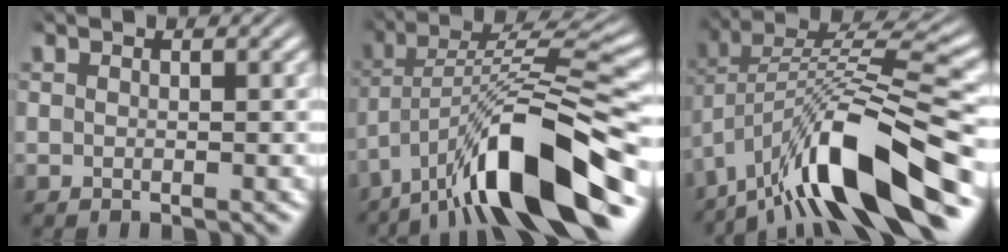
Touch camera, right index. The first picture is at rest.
{"total": 9.1, "force": [-2.0, 2.8, 8.4], "torque": [-0.144, -0.008, -0.022]}
{"total": 8.1, "force": [-3.1, 2.7, 6.9], "torque": [-0.126, -0.012, -0.038]}